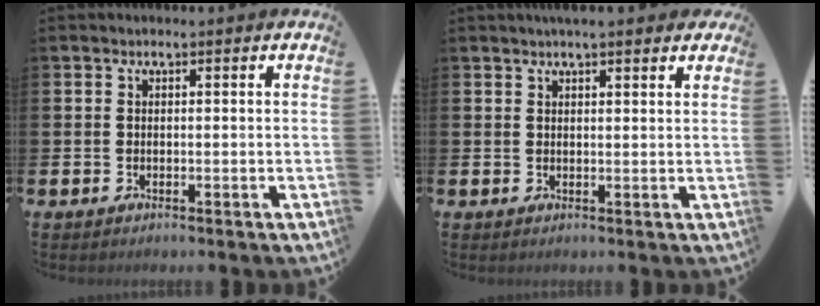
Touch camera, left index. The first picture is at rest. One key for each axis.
{"total": 2.7, "fx": 2.4, "fy": 0.4, "fz": 1.0, "tx": -0.013, "ty": -0.006, "tz": 0.042}